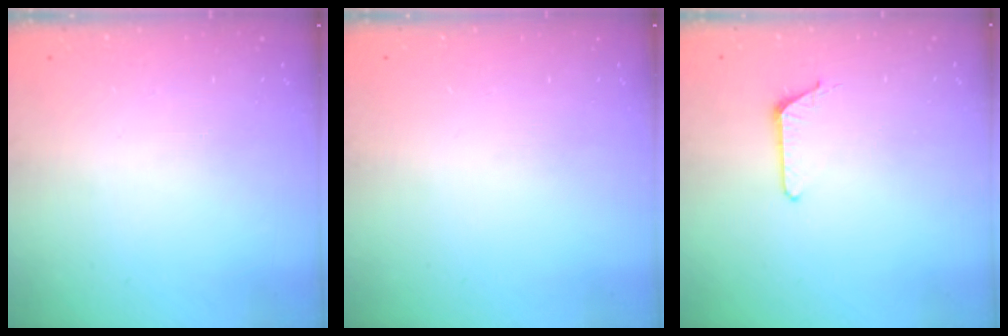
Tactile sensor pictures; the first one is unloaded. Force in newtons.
{"total": 0.0}
{"total": 5.6, "press": 5.5, "slide": 0.7}